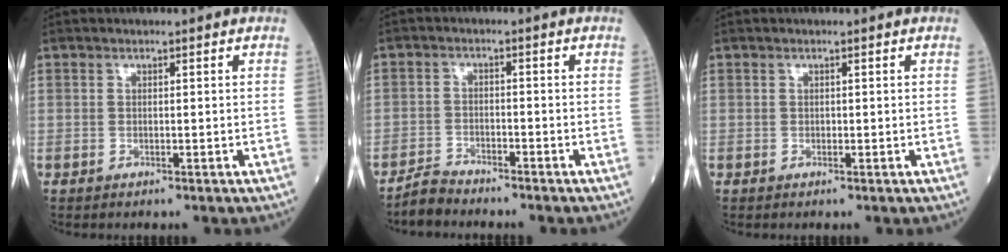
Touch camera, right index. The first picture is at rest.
{"total": 3.0, "force": [-2.9, 0.5, -0.3], "torque": [0.004, -0.007, -0.060]}
{"total": 0.0}